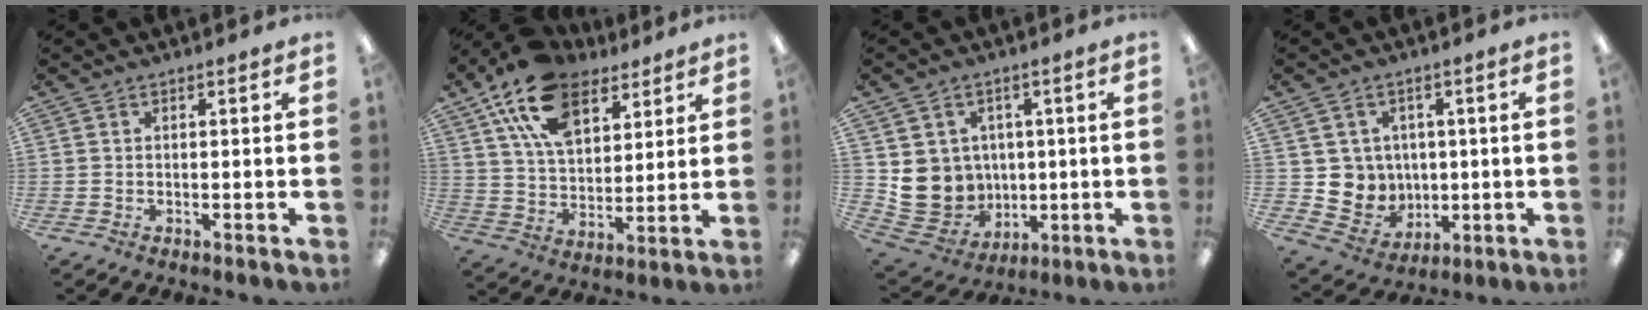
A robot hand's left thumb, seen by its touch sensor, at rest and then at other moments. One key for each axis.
{"total": 18.1, "fx": 11.0, "fy": 10.2, "fz": 10.0, "tx": -0.190, "ty": -0.033, "tz": 0.202}
{"total": 8.6, "fx": 1.7, "fy": 8.4, "fz": 0.5, "tx": -0.036, "ty": -0.015, "tz": 0.045}
{"total": 6.6, "fx": 2.6, "fy": 6.0, "fz": -0.9, "tx": -0.014, "ty": -0.016, "tz": 0.060}